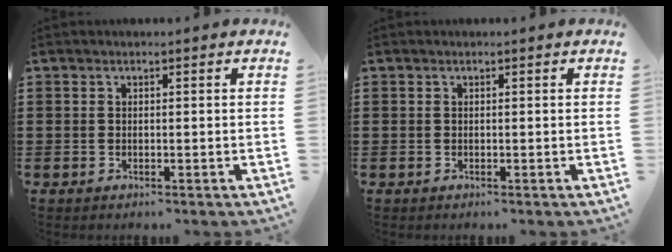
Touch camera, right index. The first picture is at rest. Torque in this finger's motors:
{"motor_torque": [-0.85, 1.29, 0.00, 0.00]}